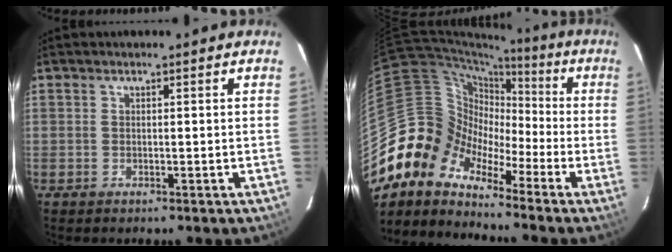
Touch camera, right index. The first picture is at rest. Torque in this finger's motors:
{"motor_torque": [0.99, -1.15, 0.17, -0.18]}